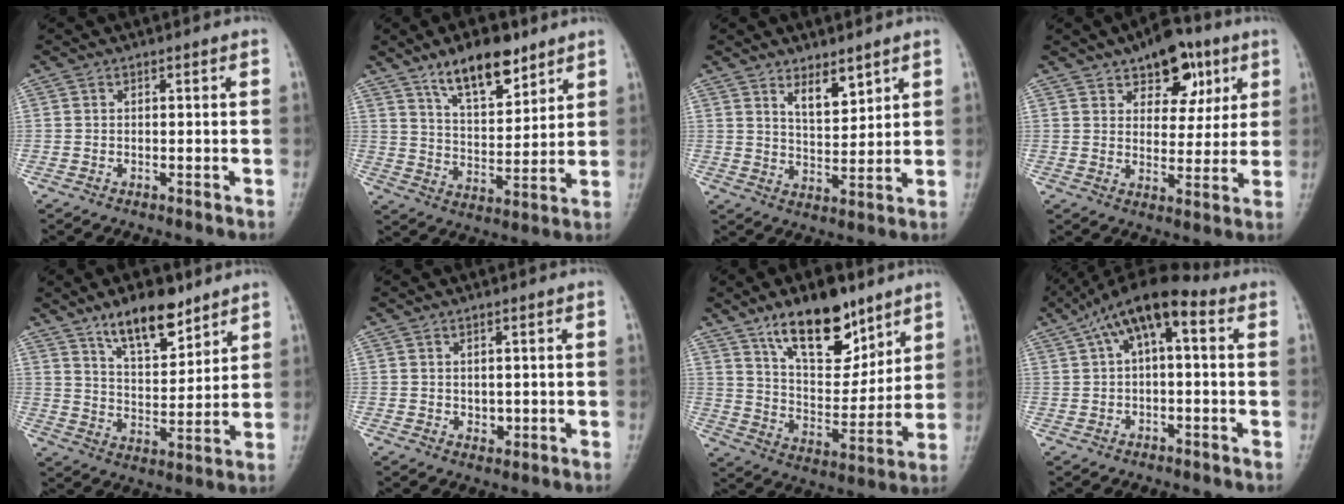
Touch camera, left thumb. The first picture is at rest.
{"total": 12.1, "force": [8.2, 4.9, 7.4], "torque": [-0.097, -0.049, 0.144]}
{"total": 6.0, "force": [3.9, 2.5, 3.8], "torque": [-0.046, -0.036, 0.071]}
{"total": 11.7, "force": [6.2, 6.9, 7.1], "torque": [-0.054, -0.023, 0.088]}
{"total": 11.6, "force": [8.1, 4.7, 6.8], "torque": [-0.086, -0.054, 0.142]}
{"total": 1.6, "force": [0.2, 1.3, 1.0], "torque": [-0.003, -0.003, 0.008]}
{"total": 16.6, "force": [10.8, 7.5, 10.1], "torque": [-0.116, -0.068, 0.190]}
{"total": 10.0, "force": [3.3, 4.1, 8.5], "torque": [-0.134, 0.036, 0.045]}